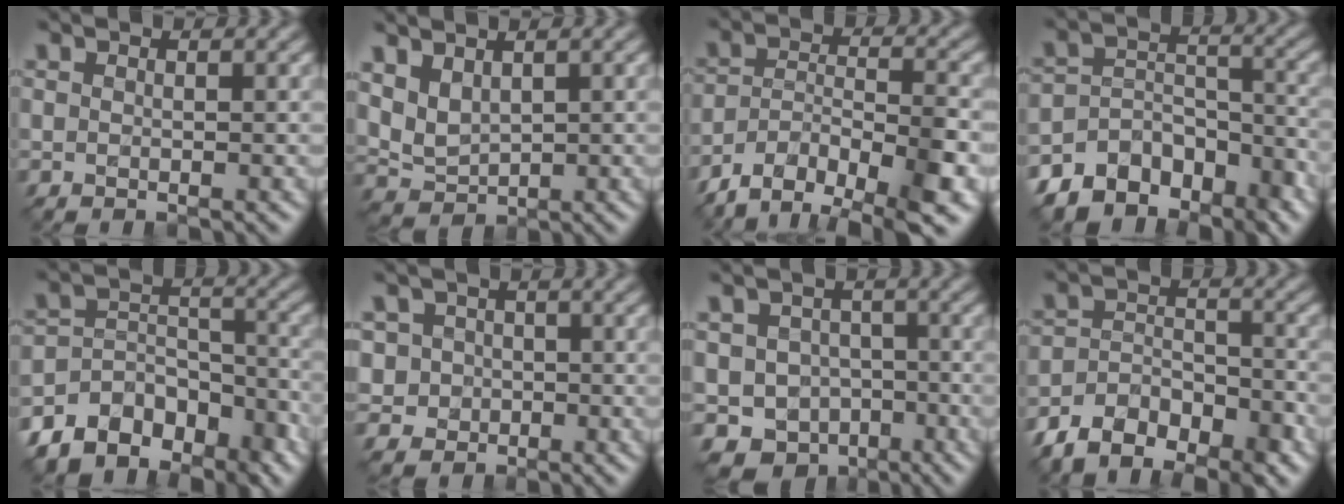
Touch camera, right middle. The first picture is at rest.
{"total": 3.1, "force": [1.6, 2.0, 1.9], "torque": [-0.049, -0.002, 0.033]}
{"total": 8.8, "force": [-6.2, 3.4, 5.2], "torque": [-0.084, -0.004, -0.114]}
{"total": 9.1, "force": [-7.4, 4.9, 2.1], "torque": [-0.028, 0.012, -0.120]}
{"total": 9.6, "force": [-7.6, 5.3, 2.4], "torque": [-0.034, 0.015, -0.124]}
{"total": 3.7, "force": [-0.3, 3.6, 0.7], "torque": [0.004, 0.017, -0.021]}
{"total": 6.0, "force": [-3.0, 4.8, 2.0], "torque": [-0.018, -0.008, -0.049]}
{"total": 7.2, "force": [-5.4, 3.5, 3.1], "torque": [-0.051, -0.007, -0.101]}